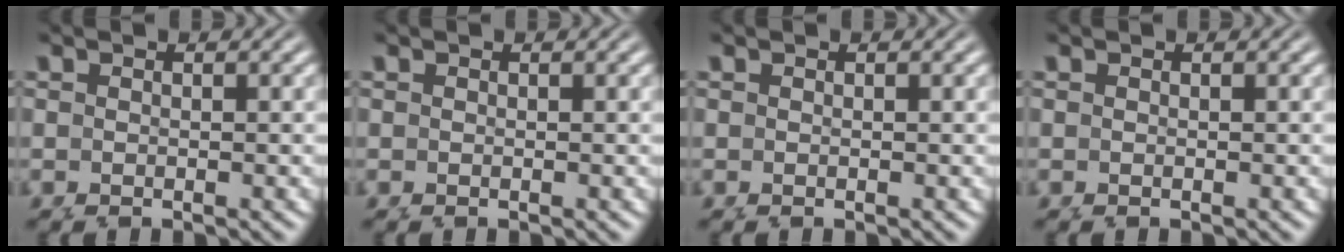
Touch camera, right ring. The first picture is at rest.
{"total": 0.0}
{"total": 0.0}
{"total": 0.0}